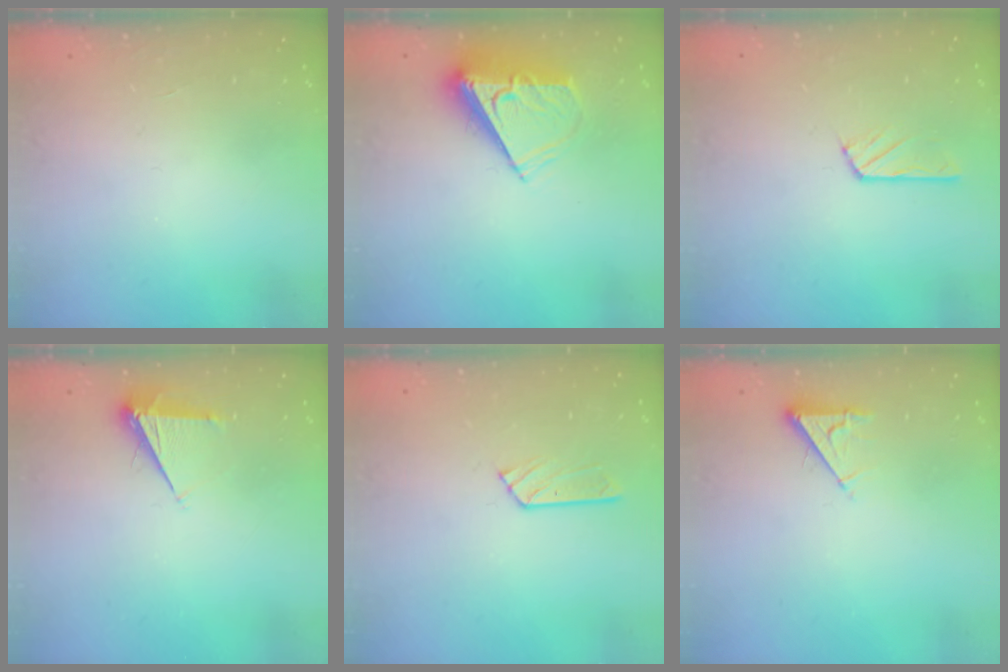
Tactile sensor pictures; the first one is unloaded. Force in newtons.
{"total": 8.1, "press": 8.0, "slide": 0.6}
{"total": 2.9, "press": 2.8, "slide": 0.4}
{"total": 5.4, "press": 5.4, "slide": 0.8}
{"total": 3.7, "press": 3.7, "slide": 0.4}
{"total": 4.5, "press": 4.5, "slide": 0.7}